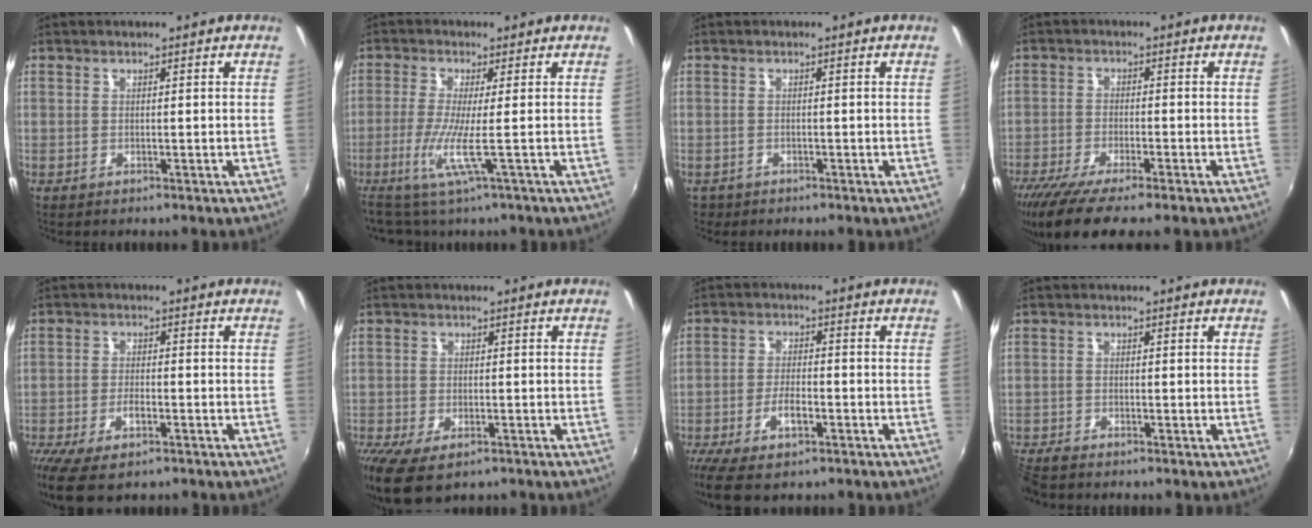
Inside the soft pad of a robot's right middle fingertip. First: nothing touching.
{"total": 5.4, "force": [-2.2, -0.4, 4.9], "torque": [-0.120, -0.012, -0.044]}
{"total": 1.7, "force": [-1.3, 1.1, 0.4], "torque": [-0.012, -0.006, -0.020]}
{"total": 10.8, "force": [-8.2, 1.1, 7.0], "torque": [-0.150, -0.044, -0.143]}
{"total": 8.7, "force": [-5.7, 3.0, 5.8], "torque": [-0.136, -0.027, -0.102]}
{"total": 9.9, "force": [-6.6, 4.1, 6.2], "torque": [-0.149, -0.045, -0.113]}
{"total": 7.0, "force": [-4.4, 2.2, 4.9], "torque": [-0.113, -0.009, -0.084]}
{"total": 4.3, "force": [-4.1, 0.5, 1.3], "torque": [-0.041, -0.023, -0.080]}